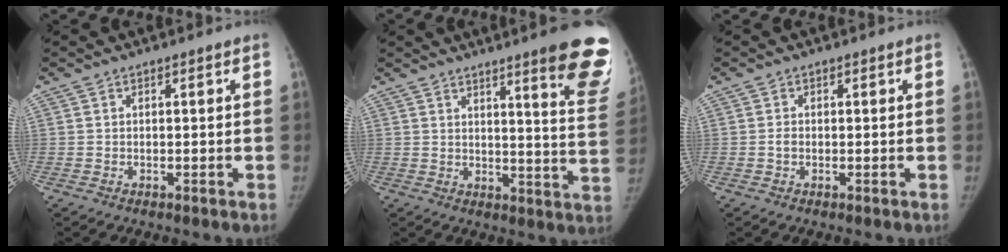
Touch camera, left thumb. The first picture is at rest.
{"total": 15.7, "force": [10.4, 1.8, 11.6], "torque": [-0.111, -0.066, 0.120]}
{"total": 1.1, "force": [-0.4, 1.0, 0.5], "torque": [0.000, 0.003, -0.006]}